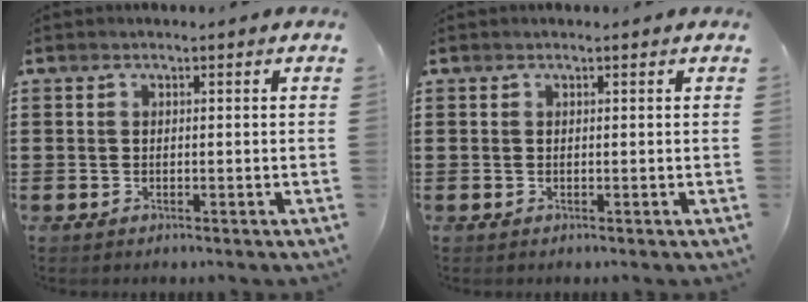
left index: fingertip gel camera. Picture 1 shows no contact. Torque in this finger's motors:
{"motor_torque": [0.12, 0.04, 0.00, -0.01]}